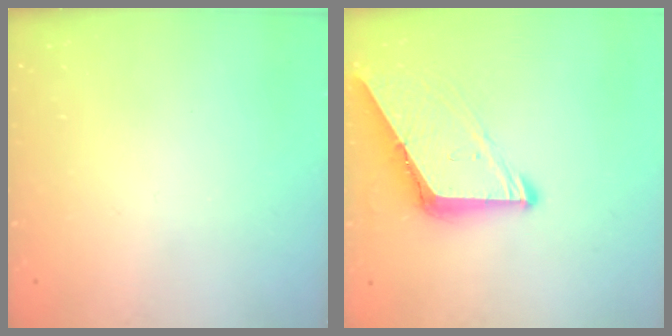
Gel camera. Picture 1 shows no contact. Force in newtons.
{"total": 8.6, "press": 8.6, "slide": 0.9}